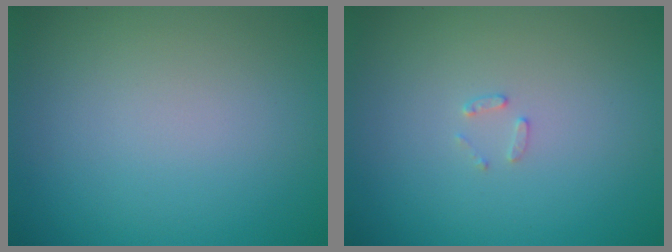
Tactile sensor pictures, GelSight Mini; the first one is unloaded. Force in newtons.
{"total": 0.9, "press": 0.9, "slide": 0.2}